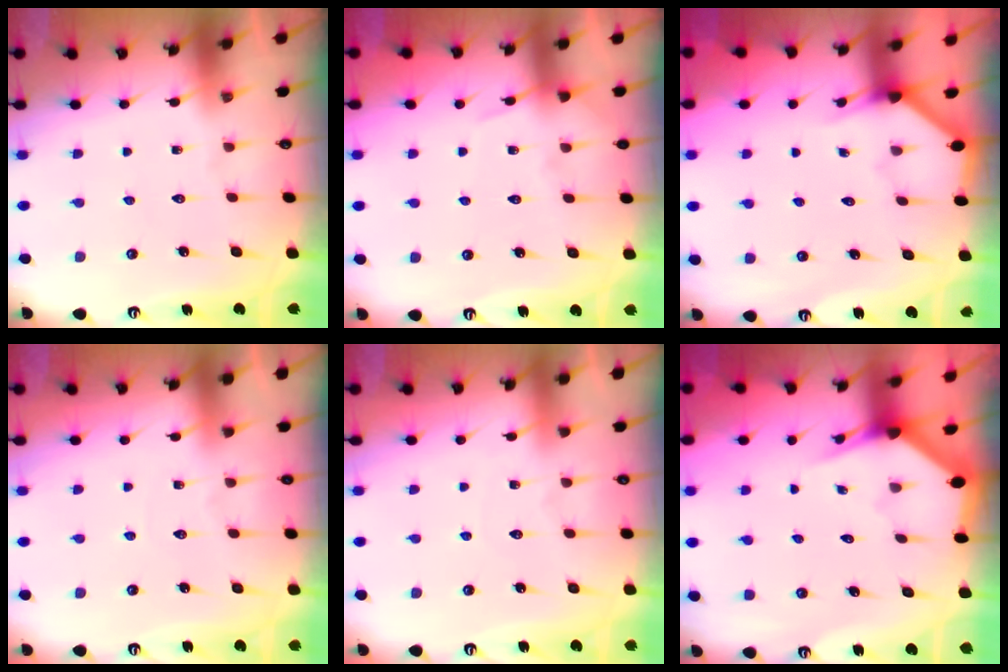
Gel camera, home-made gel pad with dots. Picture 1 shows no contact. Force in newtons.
{"total": 4.9, "press": 4.9, "slide": 0.6}
{"total": 3.3, "press": 3.3, "slide": 0.2}
{"total": 2.7, "press": 2.7, "slide": 0.3}
{"total": 3.9, "press": 3.9, "slide": 0.4}
{"total": 2.8, "press": 2.8, "slide": 0.1}